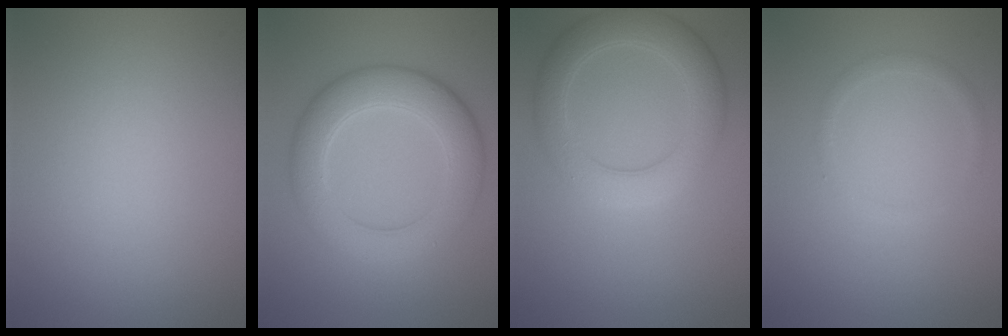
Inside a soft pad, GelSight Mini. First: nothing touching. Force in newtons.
{"total": 6.3, "press": 6.2, "slide": 0.6}
{"total": 4.9, "press": 4.9, "slide": 0.3}
{"total": 1.0, "press": 1.0, "slide": 0.1}